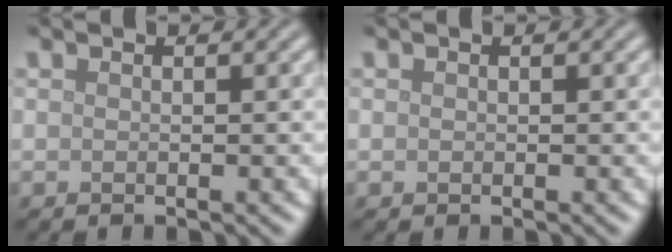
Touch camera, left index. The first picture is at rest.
{"total": 0.0}